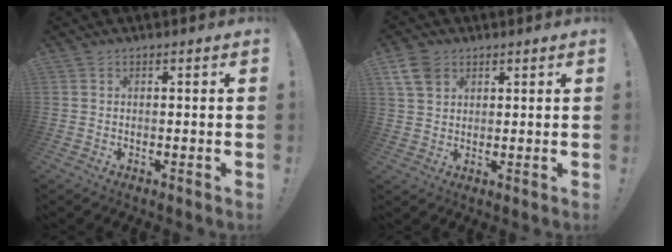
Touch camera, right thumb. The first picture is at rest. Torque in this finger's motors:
{"motor_torque": [0.06, 0.01, 0.39, 0.27, -0.01]}